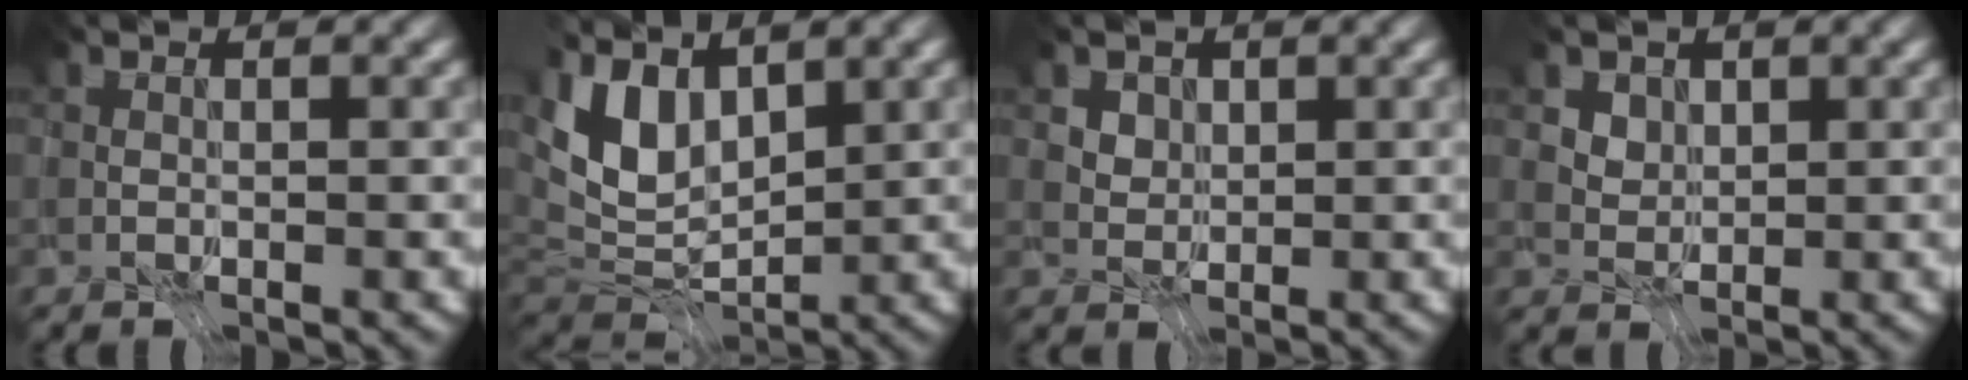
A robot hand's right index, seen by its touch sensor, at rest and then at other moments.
{"total": 3.2, "force": [1.6, 0.8, 2.6], "torque": [-0.056, -0.008, 0.034]}
{"total": 3.6, "force": [2.1, 2.4, 1.5], "torque": [-0.034, -0.003, 0.033]}
{"total": 2.6, "force": [1.7, 1.7, 0.9], "torque": [-0.028, -0.010, 0.036]}